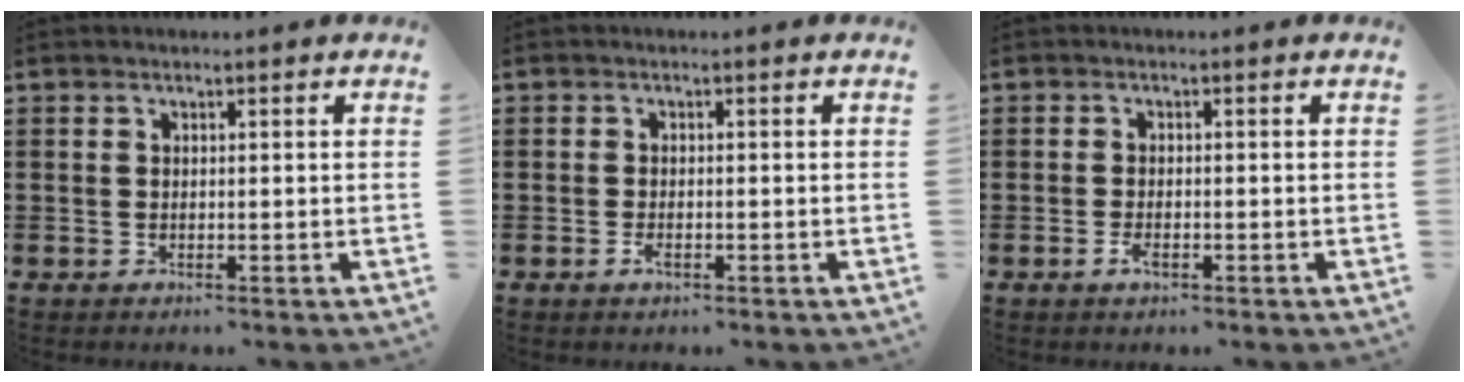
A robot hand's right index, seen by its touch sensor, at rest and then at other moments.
{"total": 1.5, "force": [-0.8, 0.5, 1.2], "torque": [-0.032, -0.008, -0.015]}
{"total": 1.8, "force": [-0.9, 0.6, 1.4], "torque": [-0.035, -0.006, -0.019]}